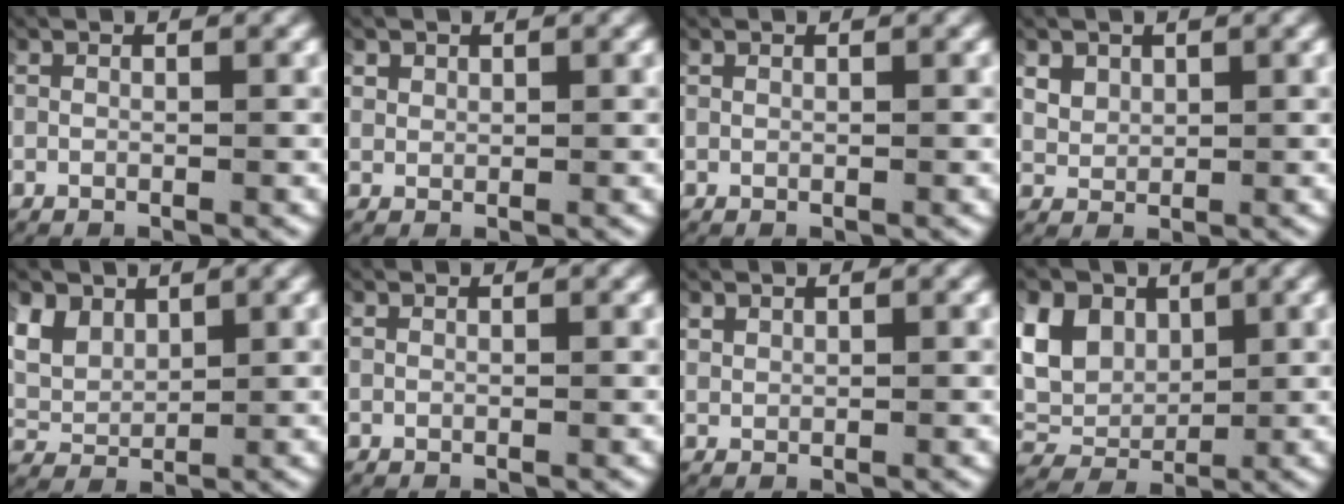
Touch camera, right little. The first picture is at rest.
{"total": 1.2, "force": [0.7, 0.9, 0.4], "torque": [-0.019, -0.003, 0.015]}
{"total": 0.0}
{"total": 2.1, "force": [1.1, 1.4, 1.0], "torque": [-0.034, -0.010, 0.028]}
{"total": 5.9, "force": [2.1, 4.5, 3.2], "torque": [-0.092, 0.002, 0.039]}
{"total": 0.0}
{"total": 1.0, "force": [0.8, 0.6, 0.4], "torque": [-0.015, -0.003, 0.020]}
{"total": 10.0, "force": [1.7, 8.0, 5.7], "torque": [-0.147, -0.005, 0.024]}